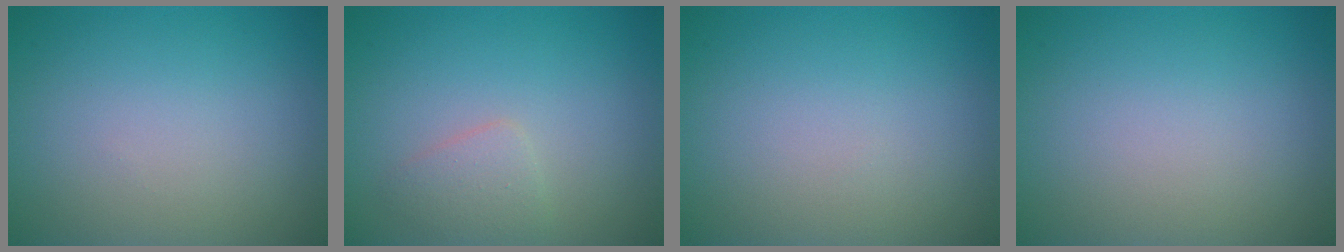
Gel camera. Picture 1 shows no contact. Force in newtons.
{"total": 1.6, "press": 1.6, "slide": 0.0}
{"total": 0.0}
{"total": 0.0}